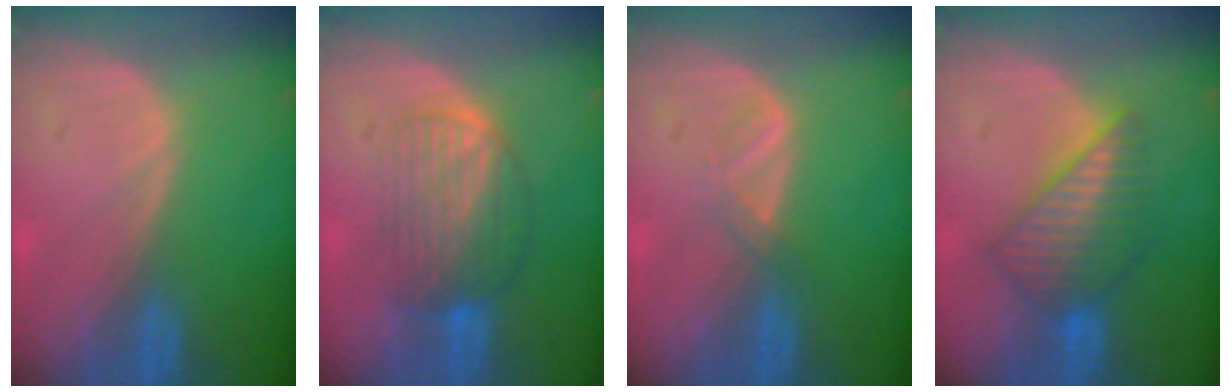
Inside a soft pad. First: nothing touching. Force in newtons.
{"total": 6.6, "press": 6.3, "slide": 1.9}
{"total": 1.8, "press": 1.7, "slide": 0.3}
{"total": 6.6, "press": 6.5, "slide": 1.2}